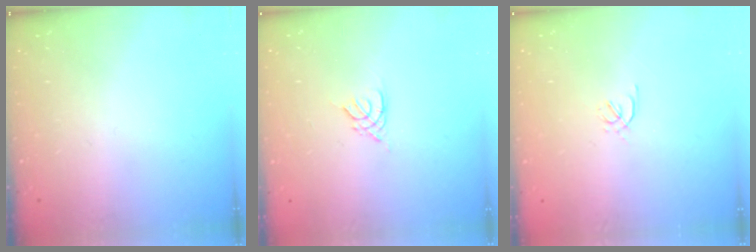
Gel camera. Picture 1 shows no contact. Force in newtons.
{"total": 2.8, "press": 2.7, "slide": 0.5}
{"total": 1.7, "press": 1.6, "slide": 0.5}